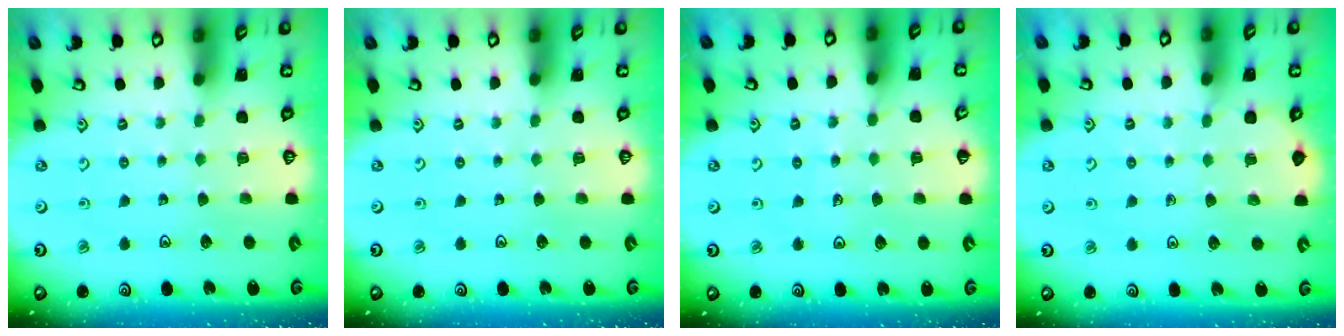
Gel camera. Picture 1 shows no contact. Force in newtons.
{"total": 0.0}
{"total": 4.2, "press": 4.2, "slide": 0.3}
{"total": 1.6, "press": 1.5, "slide": 0.3}